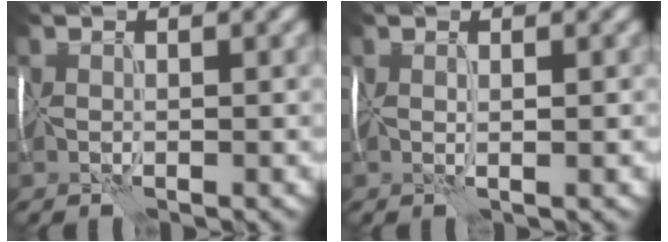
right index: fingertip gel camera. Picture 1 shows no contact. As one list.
[{"total": 1.1, "force": [0.7, 0.2, 0.9], "torque": [-0.003, 0.006, 0.012]}]